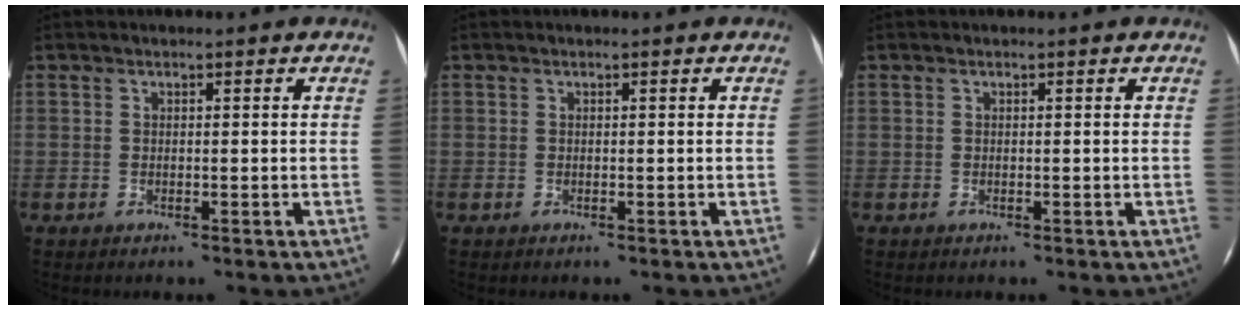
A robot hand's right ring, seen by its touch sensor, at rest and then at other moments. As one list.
[{"total": 0.0}, {"total": 0.0}]